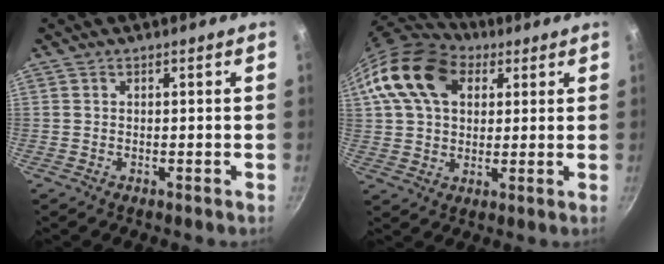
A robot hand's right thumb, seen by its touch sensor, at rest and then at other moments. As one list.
[{"total": 16.9, "force": [5.8, 12.2, 10.1], "torque": [-0.170, 0.014, 0.092]}]